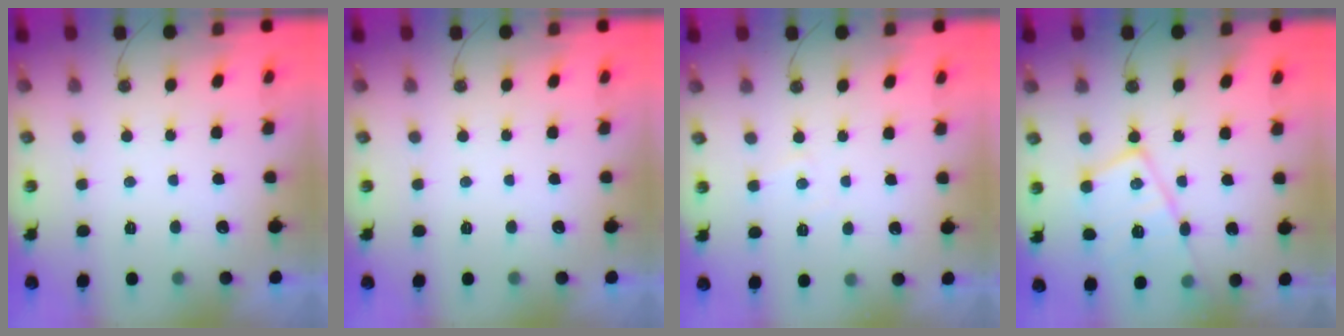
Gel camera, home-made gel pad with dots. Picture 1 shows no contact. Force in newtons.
{"total": 0.0}
{"total": 2.7, "press": 2.7, "slide": 0.5}
{"total": 17.3, "press": 17.2, "slide": 1.4}